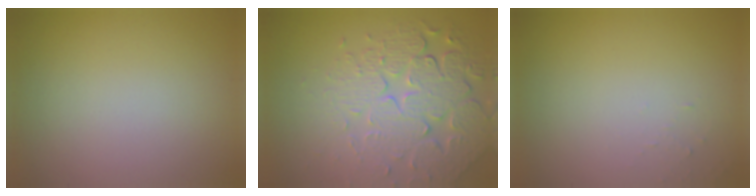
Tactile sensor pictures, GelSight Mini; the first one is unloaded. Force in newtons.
{"total": 7.6, "press": 5.5, "slide": 5.2}
{"total": 0.6, "press": 0.6, "slide": 0.1}